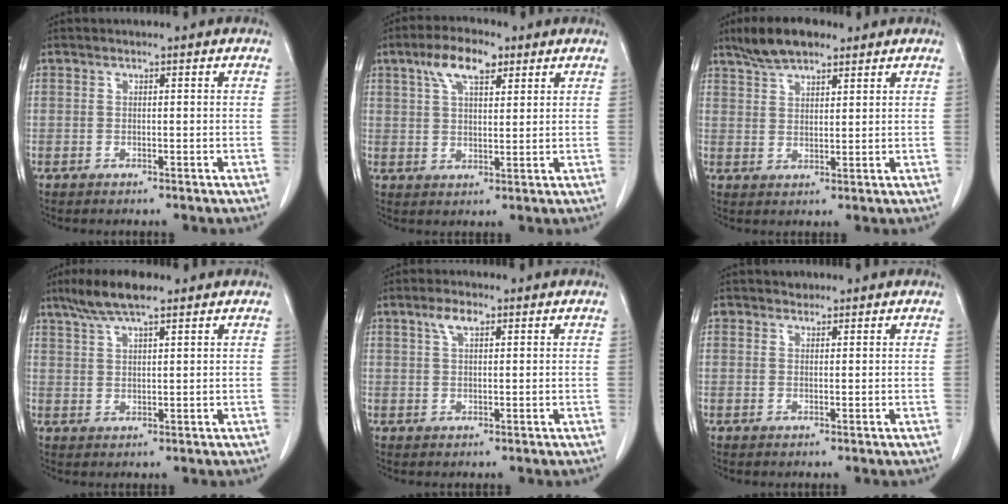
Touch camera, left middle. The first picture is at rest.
{"total": 7.2, "force": [4.1, 2.7, 5.3], "torque": [-0.104, 0.017, 0.073]}
{"total": 6.9, "force": [5.4, 2.3, 3.7], "torque": [-0.074, 0.014, 0.099]}
{"total": 6.8, "force": [5.1, 1.2, 4.4], "torque": [-0.092, 0.014, 0.093]}
{"total": 2.9, "force": [1.6, 1.2, 2.1], "torque": [-0.047, 0.008, 0.034]}
{"total": 1.3, "force": [1.0, 0.9, 0.1], "torque": [0.001, 0.000, 0.011]}